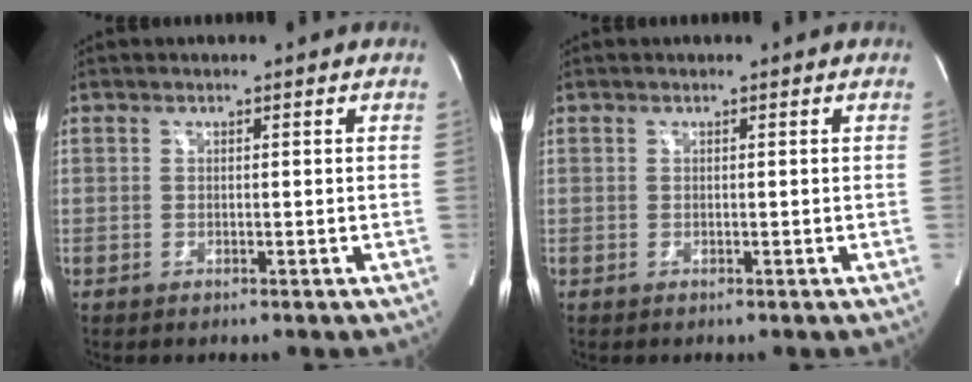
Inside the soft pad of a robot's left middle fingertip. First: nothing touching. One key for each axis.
{"total": 0.0}